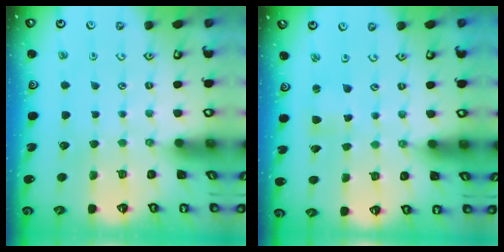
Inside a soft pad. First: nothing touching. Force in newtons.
{"total": 2.9, "press": 2.8, "slide": 0.4}